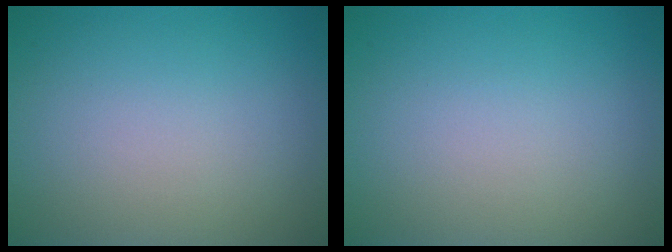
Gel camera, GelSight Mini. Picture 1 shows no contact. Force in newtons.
{"total": 0.0}